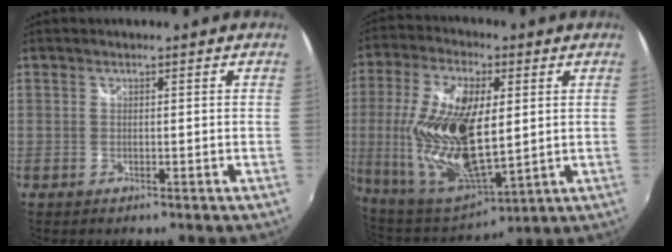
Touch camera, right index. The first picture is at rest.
{"total": 23.1, "force": [1.5, 10.3, 20.6], "torque": [-0.426, -0.011, 0.040]}